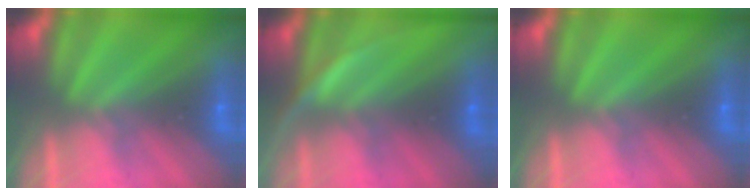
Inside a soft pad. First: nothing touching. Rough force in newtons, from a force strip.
{"total": 2.9}
{"total": 0.0}